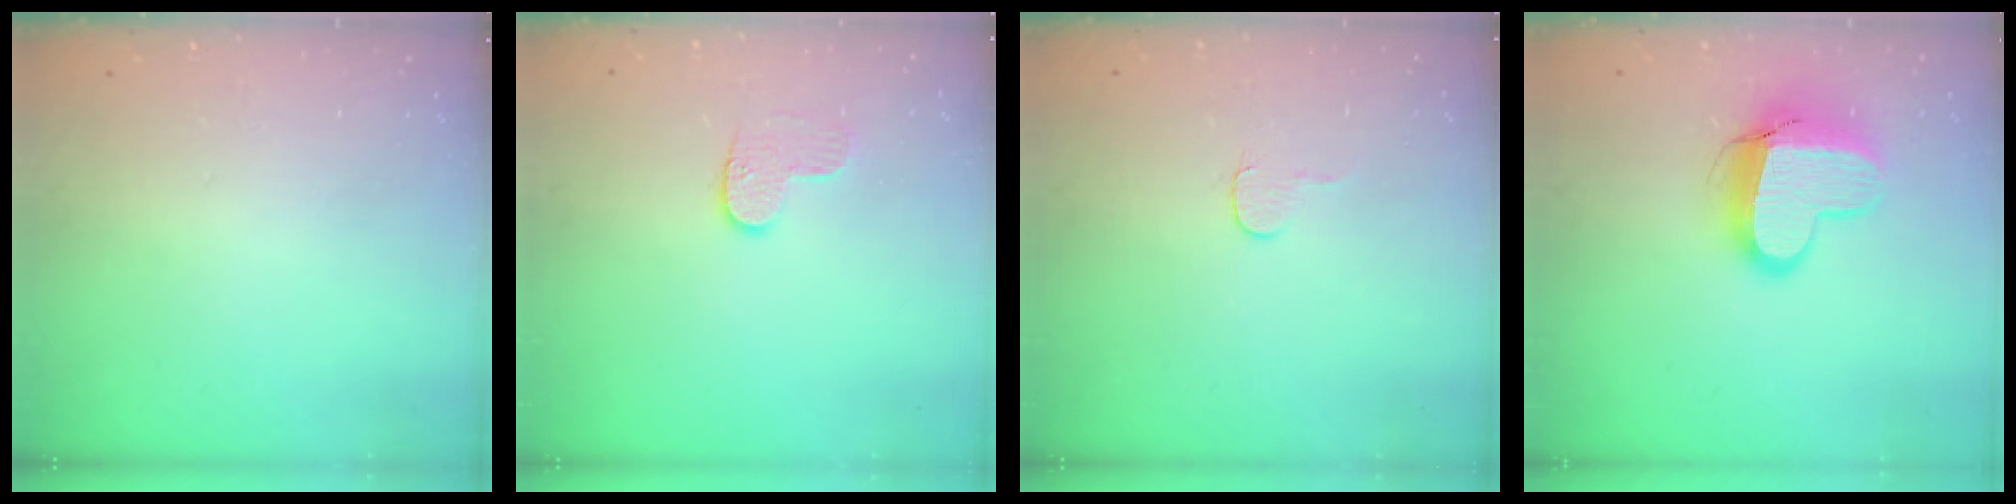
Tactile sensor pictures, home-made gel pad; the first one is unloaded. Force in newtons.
{"total": 6.2, "press": 6.2, "slide": 0.3}
{"total": 4.4, "press": 4.4, "slide": 0.3}
{"total": 12.8, "press": 12.8, "slide": 1.3}